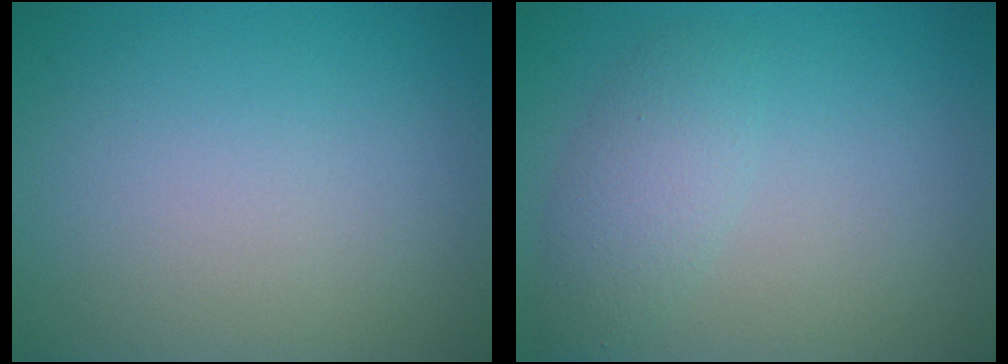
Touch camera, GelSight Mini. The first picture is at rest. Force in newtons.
{"total": 2.6, "press": 2.6, "slide": 0.2}